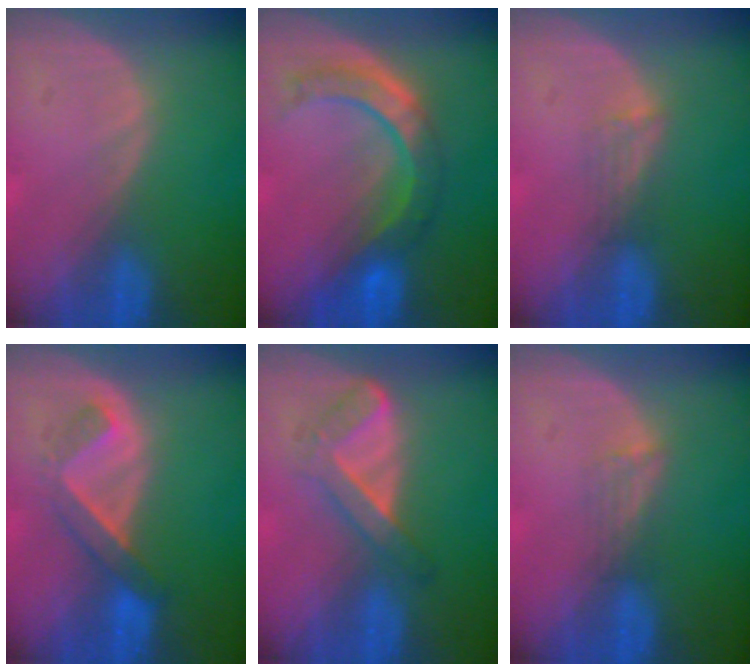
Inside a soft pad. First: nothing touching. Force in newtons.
{"total": 7.9, "press": 7.2, "slide": 3.3}
{"total": 2.0, "press": 1.6, "slide": 1.3}
{"total": 5.2, "press": 4.6, "slide": 2.4}
{"total": 5.6, "press": 4.7, "slide": 3.0}
{"total": 2.0, "press": 1.6, "slide": 1.3}